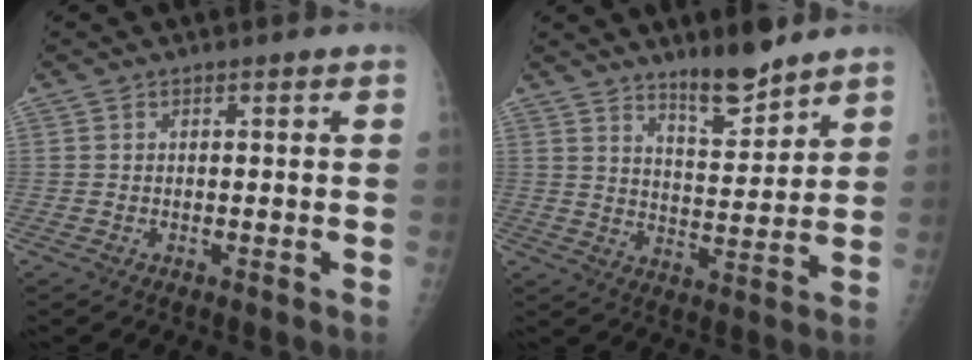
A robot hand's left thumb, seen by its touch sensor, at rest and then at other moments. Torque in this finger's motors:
{"motor_torque": [1.71, 0.27, 0.60, -0.82, 0.05]}